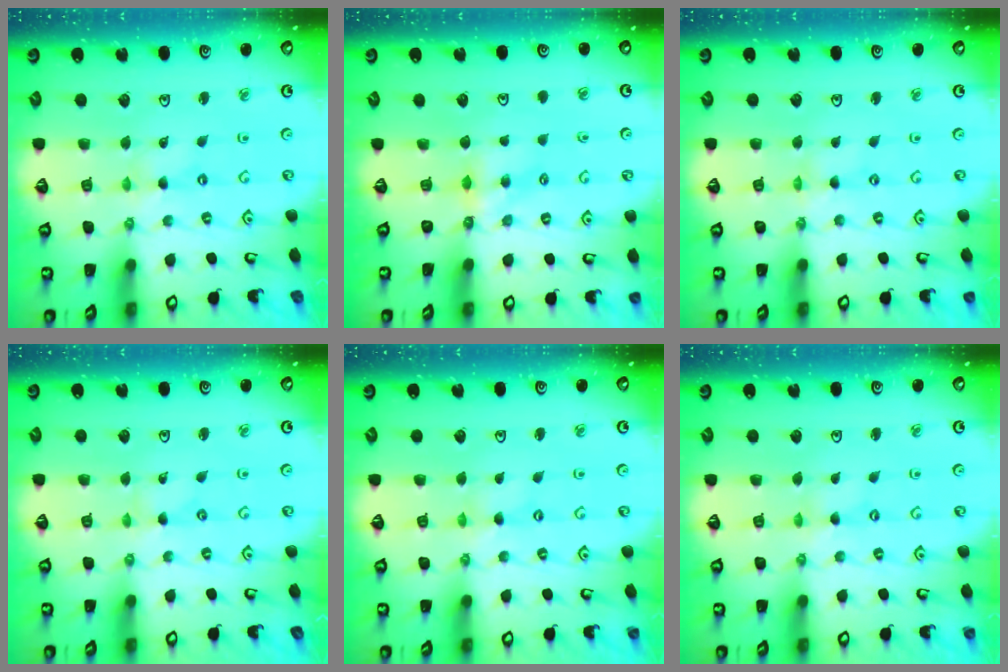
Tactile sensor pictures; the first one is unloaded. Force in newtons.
{"total": 5.2, "press": 5.1, "slide": 1.0}
{"total": 0.0}
{"total": 0.0}
{"total": 0.0}
{"total": 0.0}